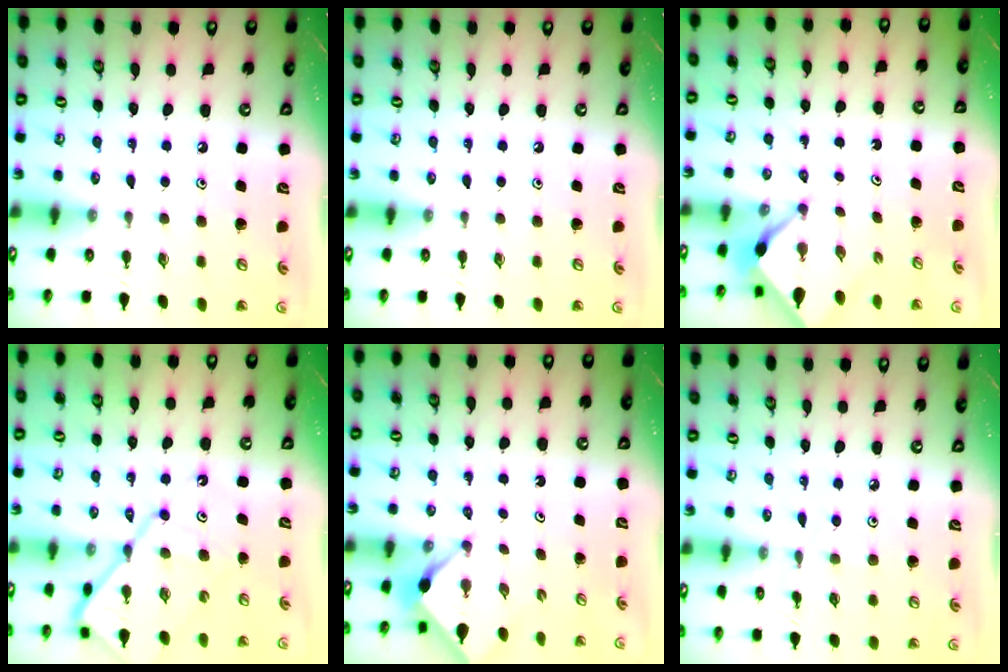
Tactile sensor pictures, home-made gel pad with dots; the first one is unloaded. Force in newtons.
{"total": 0.0}
{"total": 2.2, "press": 2.2, "slide": 0.3}
{"total": 12.0, "press": 12.0, "slide": 1.3}
{"total": 2.9, "press": 2.9, "slide": 0.4}
{"total": 1.4, "press": 1.4, "slide": 0.1}